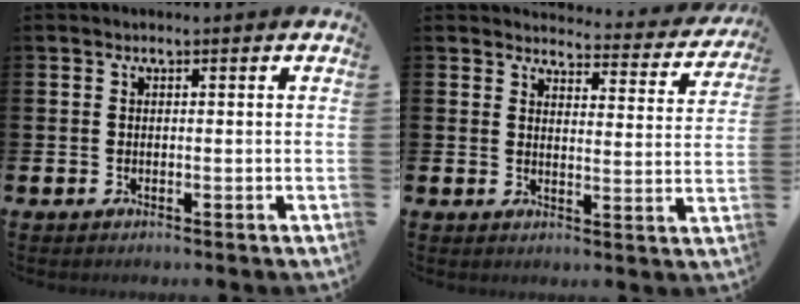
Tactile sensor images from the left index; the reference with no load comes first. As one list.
[{"total": 3.3, "force": [3.1, 0.8, 0.4], "torque": [-0.013, -0.029, 0.048]}]